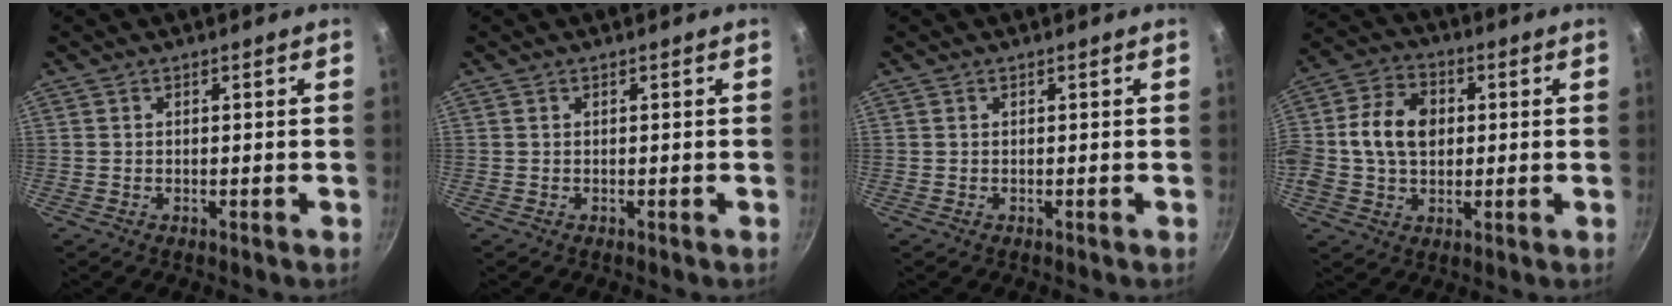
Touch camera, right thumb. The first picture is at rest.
{"total": 0.0}
{"total": 0.0}
{"total": 12.8, "force": [1.1, 9.3, 8.7], "torque": [-0.145, 0.016, 0.002]}